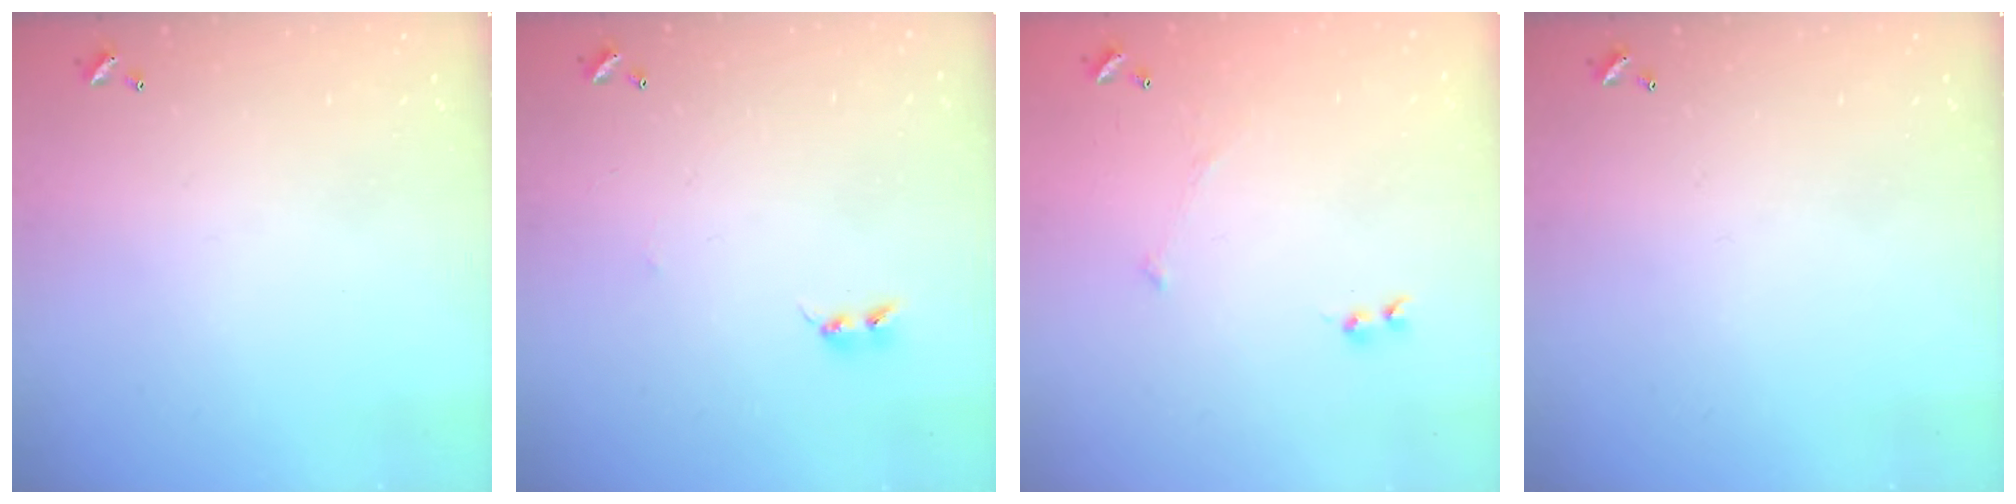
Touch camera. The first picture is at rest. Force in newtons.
{"total": 2.5, "press": 2.5, "slide": 0.4}
{"total": 4.8, "press": 4.7, "slide": 0.8}
{"total": 0.0}